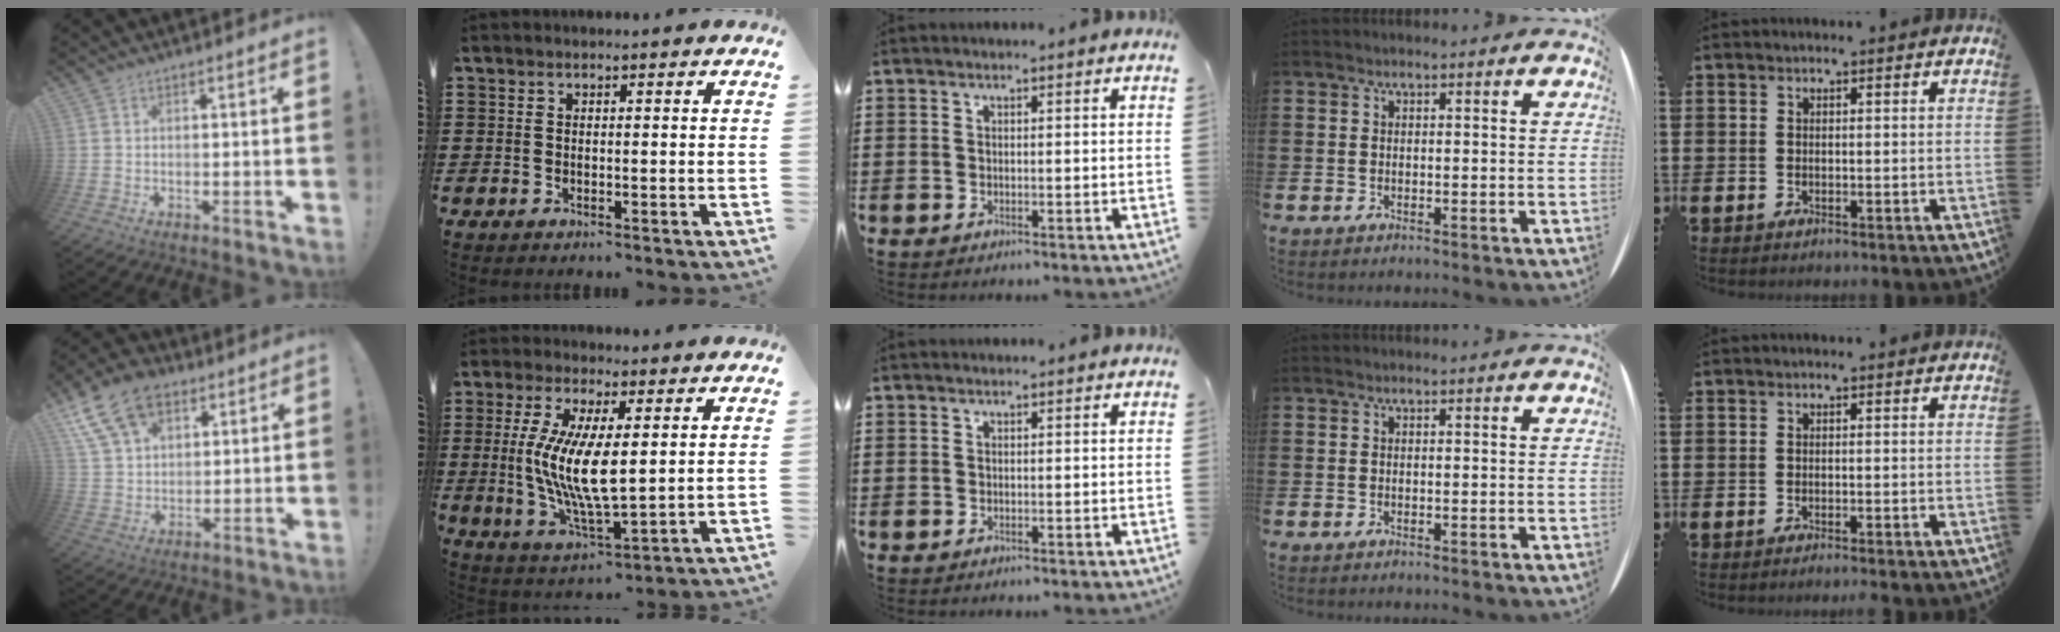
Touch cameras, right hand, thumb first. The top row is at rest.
{"thumb": {"total": 15.6, "force": [8.2, 10.2, 8.5], "torque": [-0.156, -0.037, 0.156]}, "index": {"total": 9.9, "force": [1.0, 3.2, 9.2], "torque": [-0.195, -0.005, 0.017]}, "little": {"total": 0.6, "force": [-0.6, -0.1, 0.3], "torque": [-0.002, -0.002, -0.011]}}